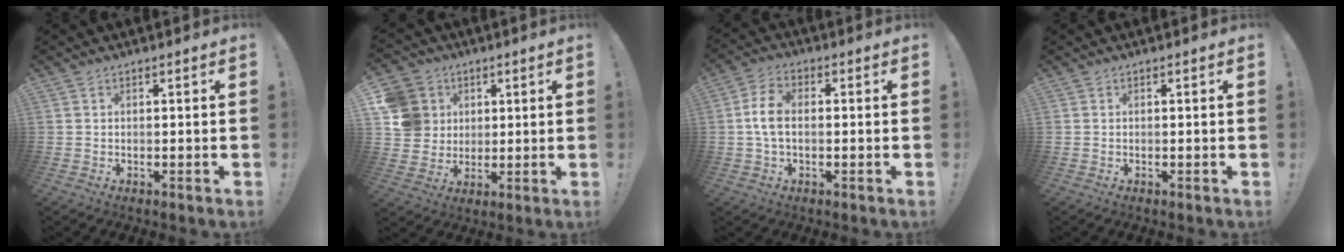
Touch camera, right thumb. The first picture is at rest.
{"total": 12.0, "force": [3.0, 11.0, 3.6], "torque": [-0.059, -0.006, 0.065]}
{"total": 7.5, "force": [-0.1, 4.5, 6.0], "torque": [-0.118, 0.006, 0.001]}
{"total": 0.0}